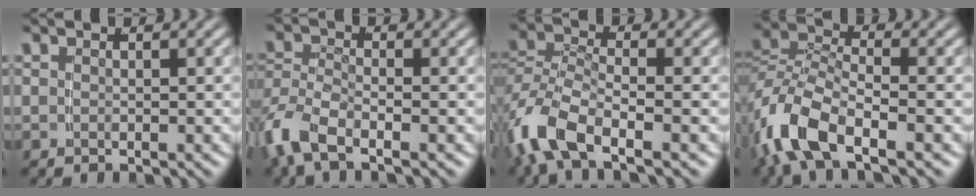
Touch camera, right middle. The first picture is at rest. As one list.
[{"total": 3.9, "force": [-2.6, 1.6, 2.5], "torque": [-0.077, -0.020, -0.039]}, {"total": 5.1, "force": [-2.9, 2.2, 3.6], "torque": [-0.096, -0.019, -0.043]}, {"total": 6.0, "force": [-2.7, 3.0, 4.4], "torque": [-0.112, -0.026, -0.038]}]